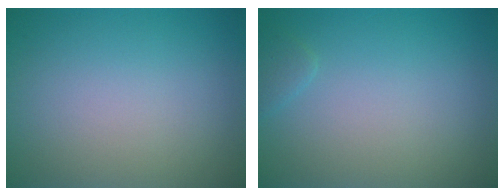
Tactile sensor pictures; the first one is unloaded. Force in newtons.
{"total": 0.8, "press": 0.8, "slide": 0.1}